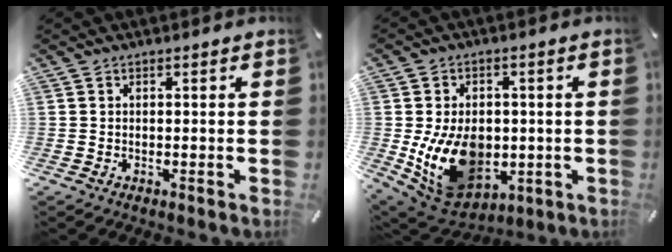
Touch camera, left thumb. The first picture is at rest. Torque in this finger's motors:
{"motor_torque": [2.45, 2.56, 1.59, 0.46, 0.21]}